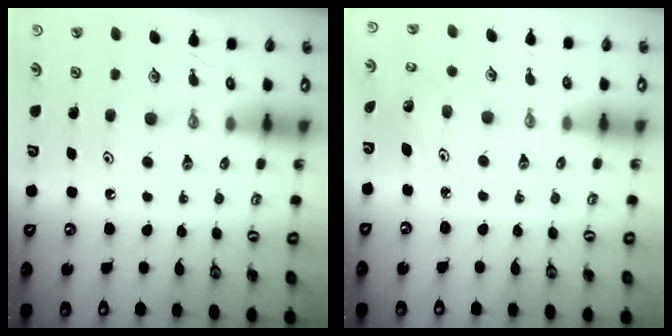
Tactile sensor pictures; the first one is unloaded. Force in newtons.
{"total": 1.7, "press": 1.6, "slide": 0.2}